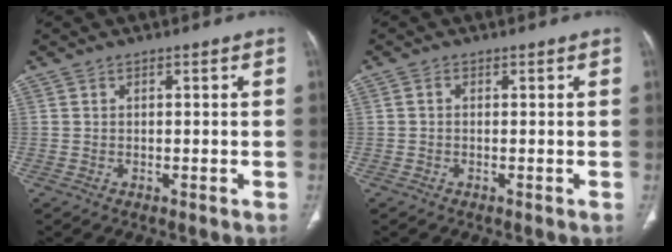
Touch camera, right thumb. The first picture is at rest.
{"total": 0.6, "force": [-0.1, 0.3, 0.5], "torque": [-0.009, 0.001, -0.005]}